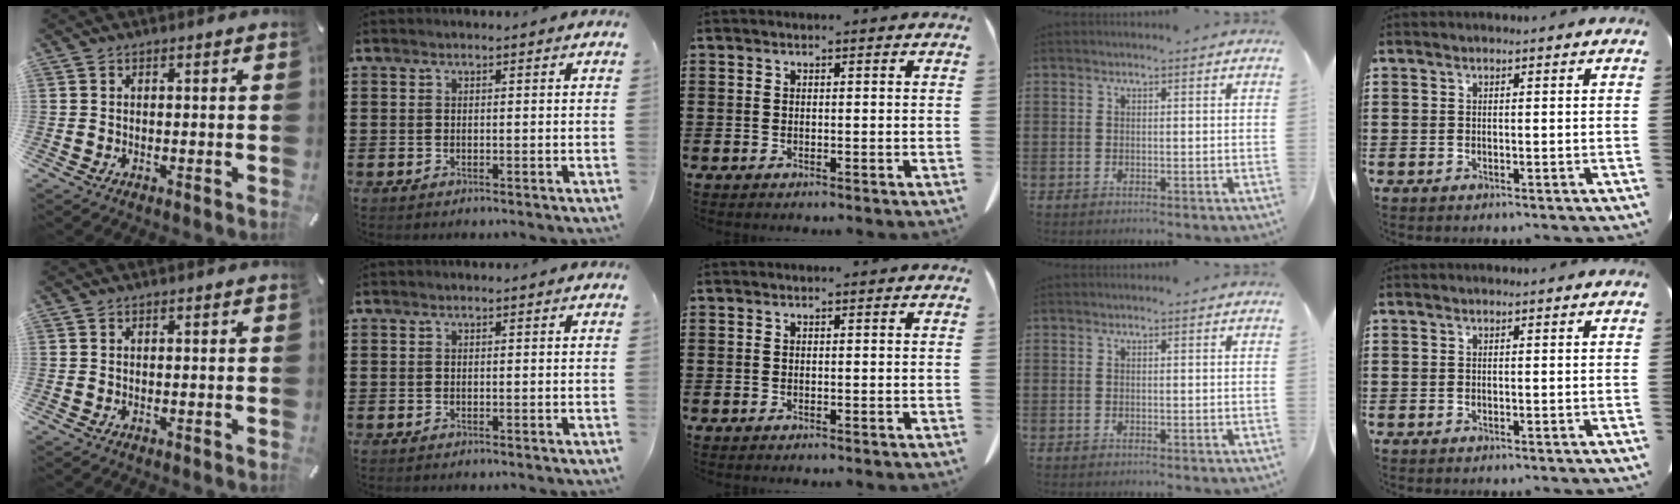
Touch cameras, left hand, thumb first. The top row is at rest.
{}